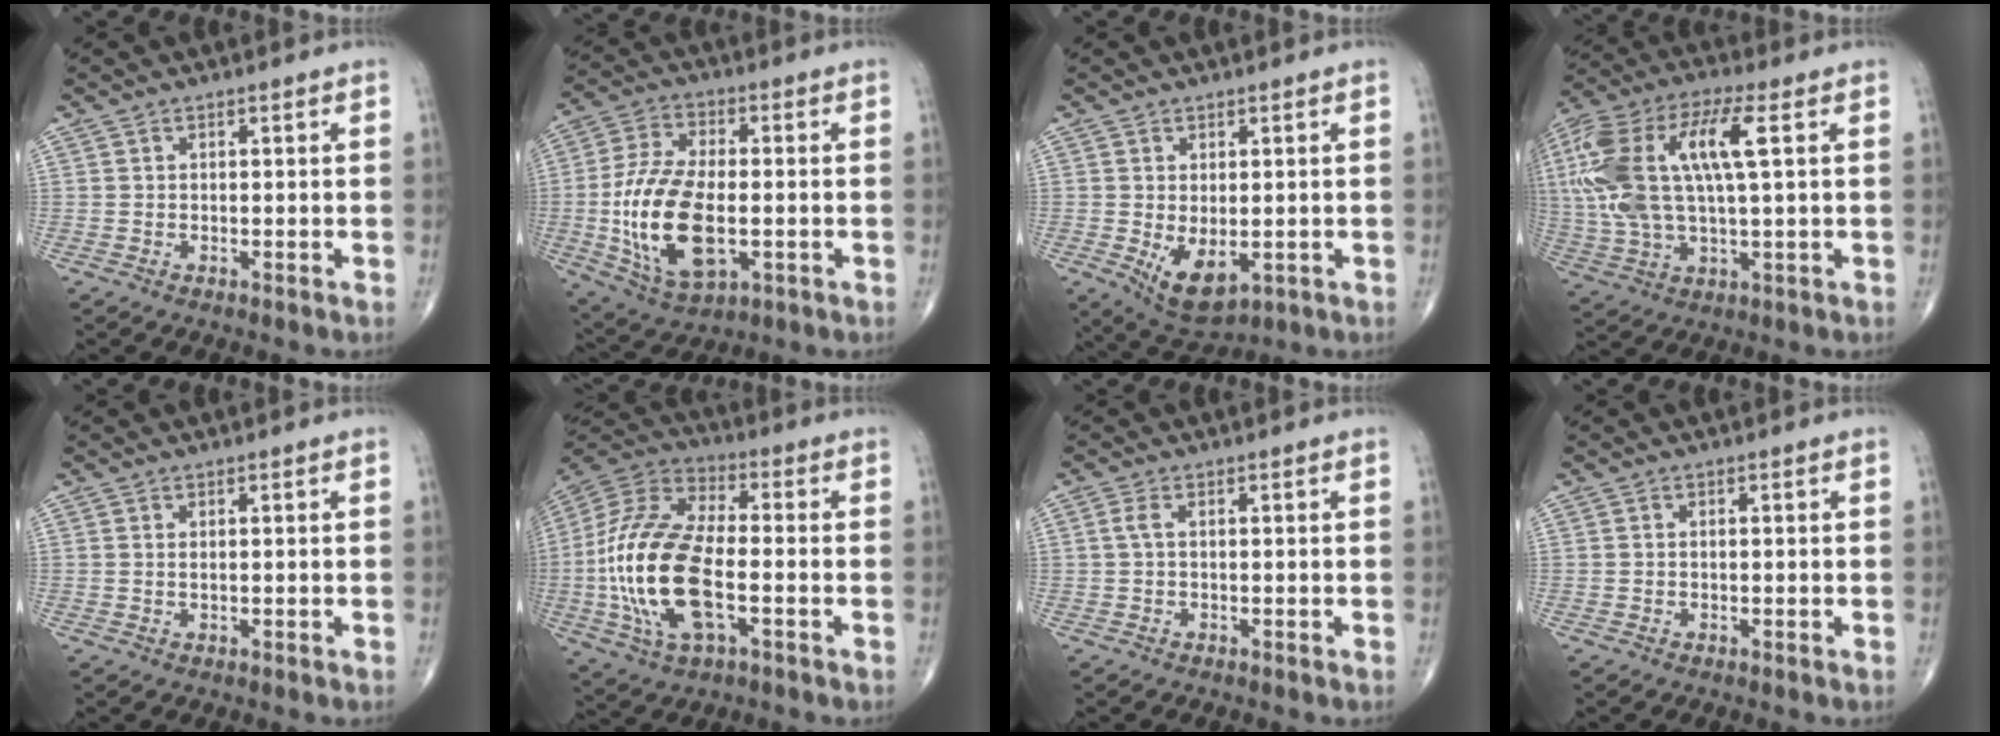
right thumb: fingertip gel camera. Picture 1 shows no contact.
{"total": 18.2, "force": [-2.6, 9.2, 15.4], "torque": [-0.305, 0.002, -0.038]}
{"total": 7.4, "force": [-1.3, 4.1, 6.1], "torque": [-0.089, -0.015, -0.003]}
{"total": 21.6, "force": [4.3, 8.0, 19.6], "torque": [-0.442, 0.023, 0.076]}
{"total": 0.6, "force": [0.2, 0.2, 0.5], "torque": [-0.015, 0.000, 0.005]}
{"total": 22.3, "force": [-3.9, 10.4, 19.4], "torque": [-0.420, 0.015, -0.069]}
{"total": 1.6, "force": [0.1, 0.6, 1.4], "torque": [-0.036, 0.004, 0.000]}
{"total": 0.0}